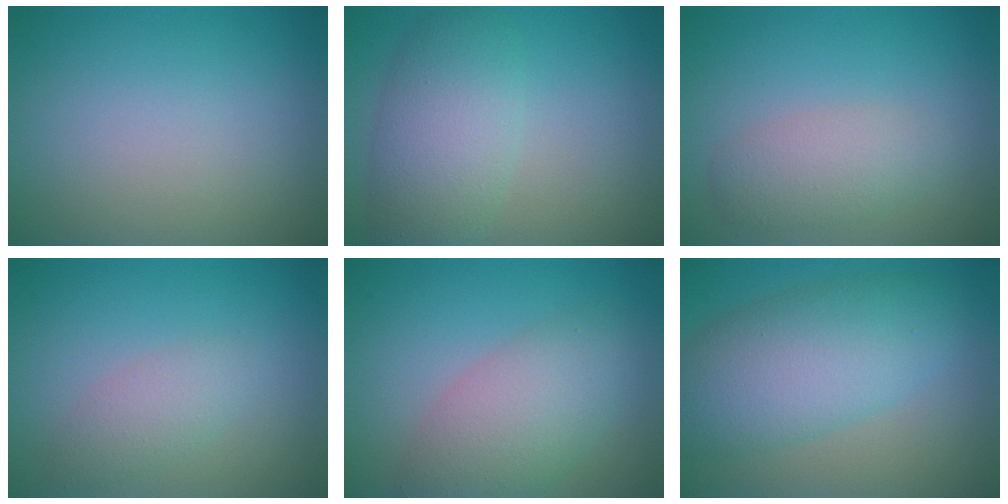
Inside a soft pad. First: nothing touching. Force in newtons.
{"total": 5.4, "press": 5.4, "slide": 0.3}
{"total": 2.9, "press": 2.9, "slide": 0.1}
{"total": 2.1, "press": 2.1, "slide": 0.1}
{"total": 5.5, "press": 5.5, "slide": 0.2}
{"total": 7.4, "press": 7.4, "slide": 0.1}